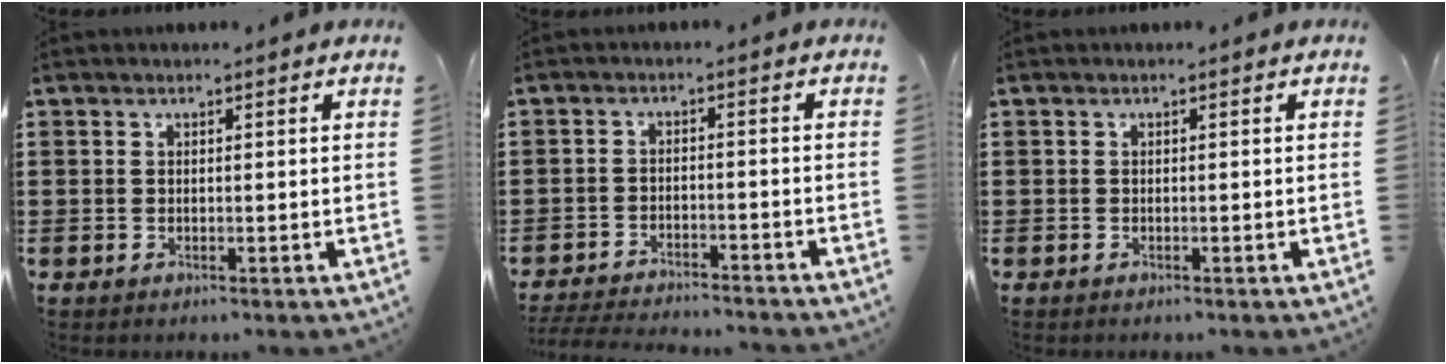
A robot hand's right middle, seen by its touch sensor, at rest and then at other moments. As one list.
[{"total": 3.9, "force": [-3.8, 0.1, 0.5], "torque": [-0.017, -0.001, -0.082]}, {"total": 0.0}]